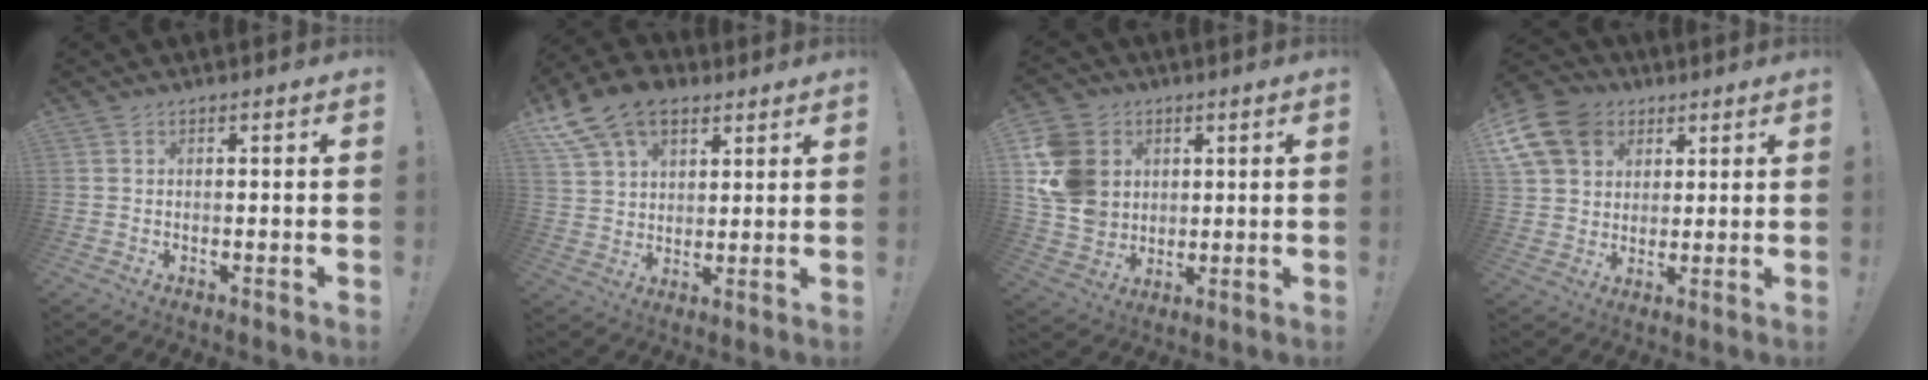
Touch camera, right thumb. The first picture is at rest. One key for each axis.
{"total": 14.9, "fx": 8.9, "fy": 9.4, "fz": 7.4, "tx": -0.131, "ty": -0.041, "tz": 0.172}
{"total": 15.4, "fx": 3.5, "fy": 13.3, "fz": 7.1, "tx": -0.130, "ty": -0.007, "tz": 0.078}
{"total": 14.7, "fx": 6.0, "fy": 11.5, "fz": 6.8, "tx": -0.123, "ty": -0.029, "tz": 0.120}